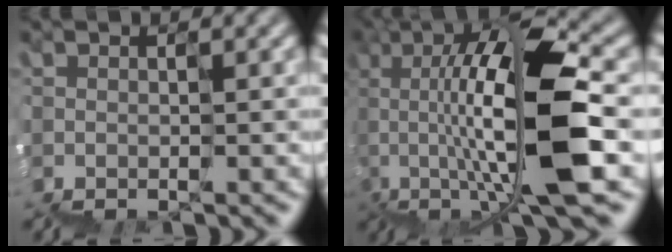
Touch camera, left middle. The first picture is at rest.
{"total": 11.4, "force": [1.0, 4.1, 10.6], "torque": [-0.181, 0.015, 0.023]}